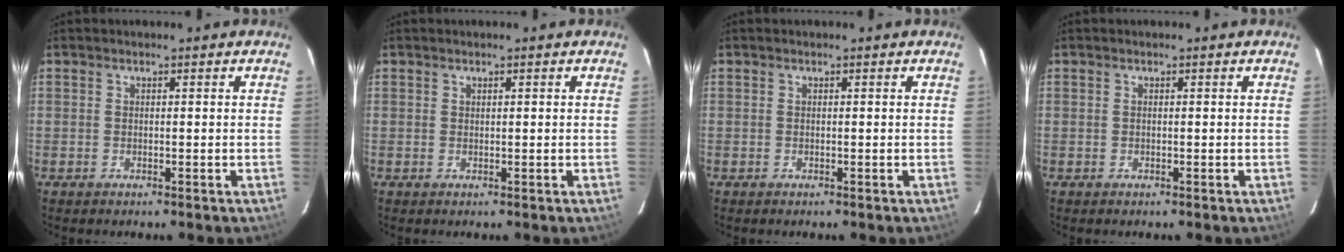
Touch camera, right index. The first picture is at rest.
{"total": 0.0}
{"total": 0.0}
{"total": 0.0}